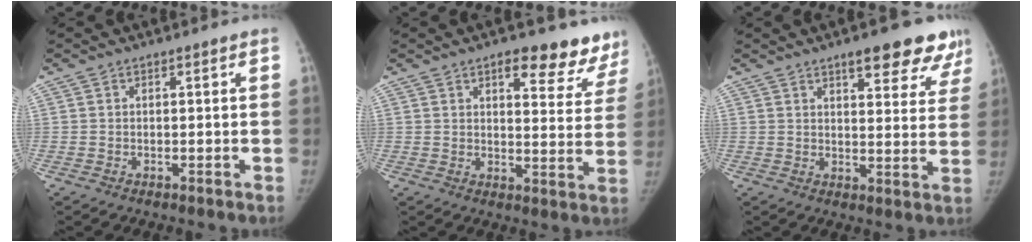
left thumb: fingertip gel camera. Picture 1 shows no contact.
{"total": 13.3, "force": [9.9, 5.2, 7.2], "torque": [-0.030, -0.049, 0.104]}
{"total": 13.5, "force": [9.2, 4.7, 8.7], "torque": [-0.061, -0.042, 0.110]}